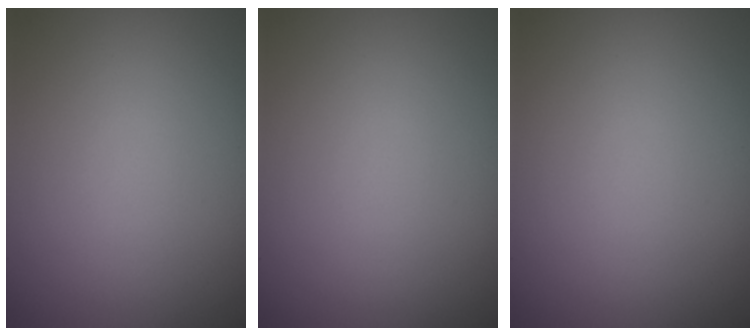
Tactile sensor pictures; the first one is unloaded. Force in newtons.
{"total": 0.0}
{"total": 0.0}